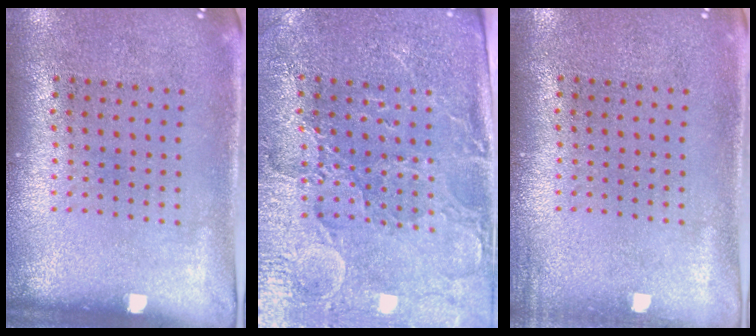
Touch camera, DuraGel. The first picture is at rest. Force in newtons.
{"total": 3.5, "press": 3.3, "slide": 1.1}
{"total": 0.8, "press": 0.7, "slide": 0.1}